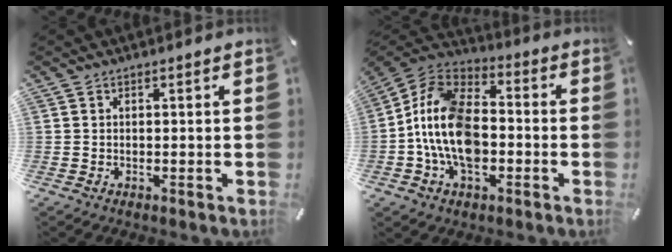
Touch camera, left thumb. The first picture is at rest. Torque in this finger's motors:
{"motor_torque": [0.93, 3.58, 0.55, 0.06, 0.79]}